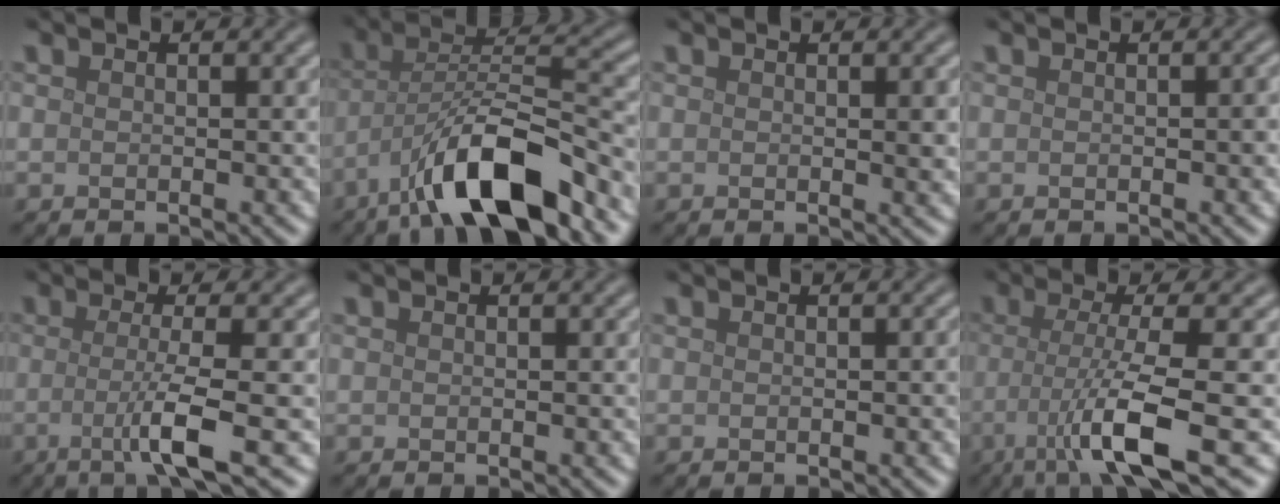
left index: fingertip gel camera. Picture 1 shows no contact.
{"total": 9.7, "force": [-6.3, 2.4, 7.1], "torque": [-0.116, 0.015, -0.112]}
{"total": 1.3, "force": [0.1, 0.2, 1.2], "torque": [-0.015, -0.002, 0.001]}
{"total": 0.9, "force": [-0.2, 0.1, 0.8], "torque": [-0.010, 0.002, 0.000]}
{"total": 4.8, "force": [-1.0, 0.8, 4.6], "torque": [-0.076, -0.012, -0.028]}
{"total": 0.0}
{"total": 0.7, "force": [-0.1, 0.1, 0.6], "torque": [-0.007, 0.002, -0.001]}
{"total": 7.1, "force": [-2.3, 0.9, 6.7], "torque": [-0.114, -0.006, -0.049]}